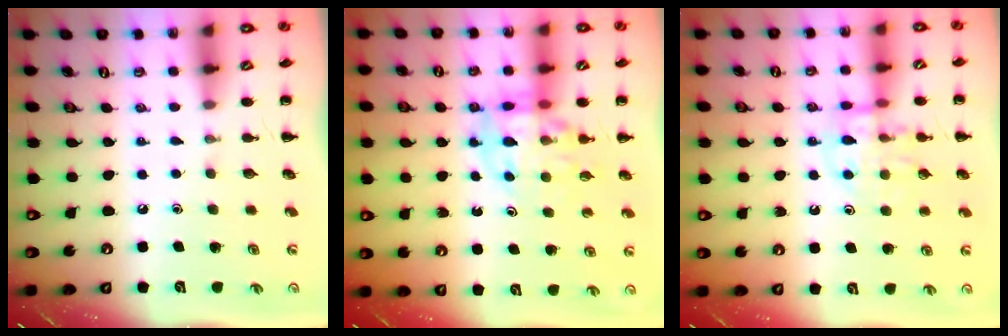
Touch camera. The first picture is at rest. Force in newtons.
{"total": 11.6, "press": 11.1, "slide": 3.5}
{"total": 11.3, "press": 11.2, "slide": 1.4}